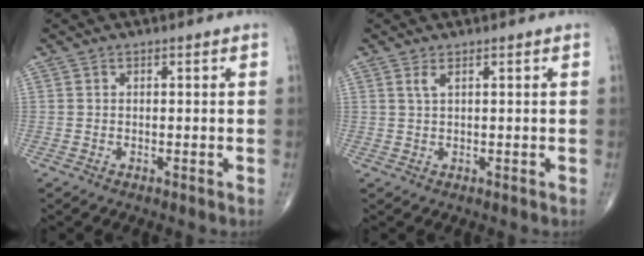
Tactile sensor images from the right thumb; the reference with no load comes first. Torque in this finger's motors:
{"motor_torque": [-0.30, -0.31, 0.13, 0.18, 0.00]}